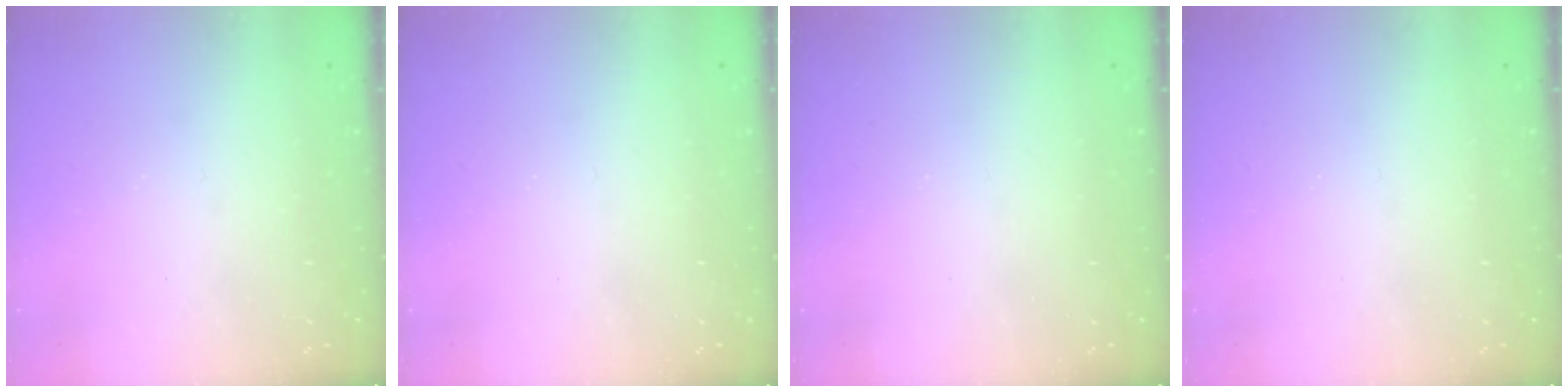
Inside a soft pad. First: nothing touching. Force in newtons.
{"total": 0.0}
{"total": 0.0}
{"total": 0.0}